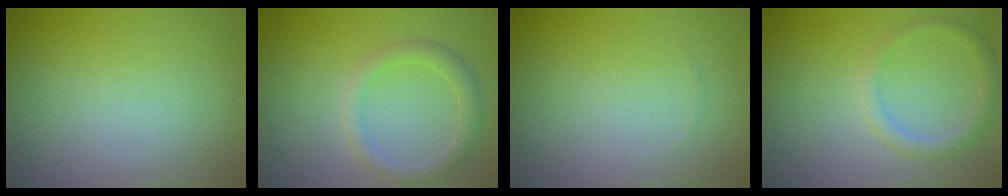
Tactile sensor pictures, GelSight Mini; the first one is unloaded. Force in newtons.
{"total": 2.2, "press": 2.2, "slide": 0.1}
{"total": 0.0}
{"total": 1.7, "press": 1.7, "slide": 0.1}